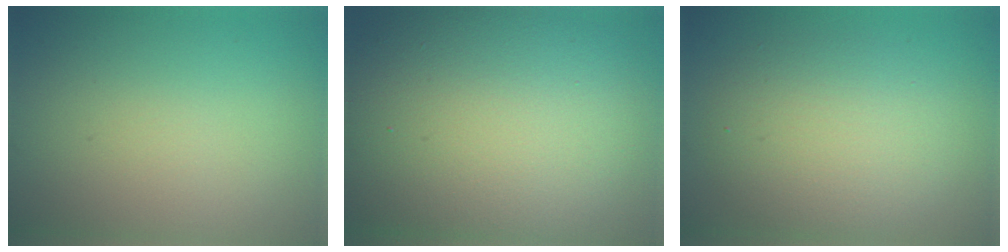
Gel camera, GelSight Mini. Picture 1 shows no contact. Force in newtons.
{"total": 15.0, "press": 15.0, "slide": 0.4}
{"total": 5.1, "press": 5.1, "slide": 0.2}